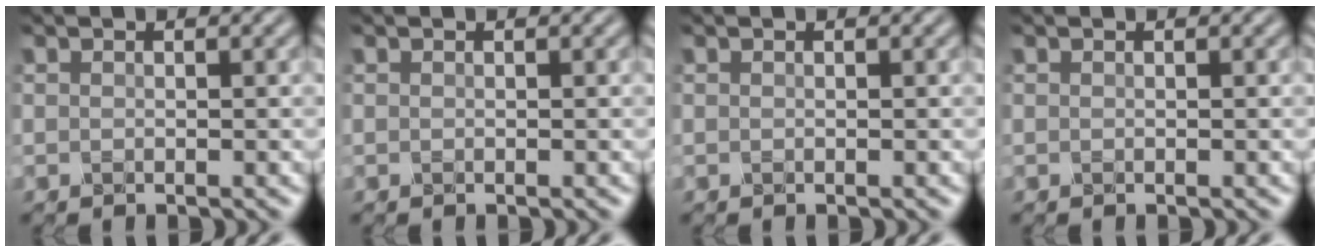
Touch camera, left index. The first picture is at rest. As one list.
[{"total": 0.0}, {"total": 0.0}, {"total": 0.0}]